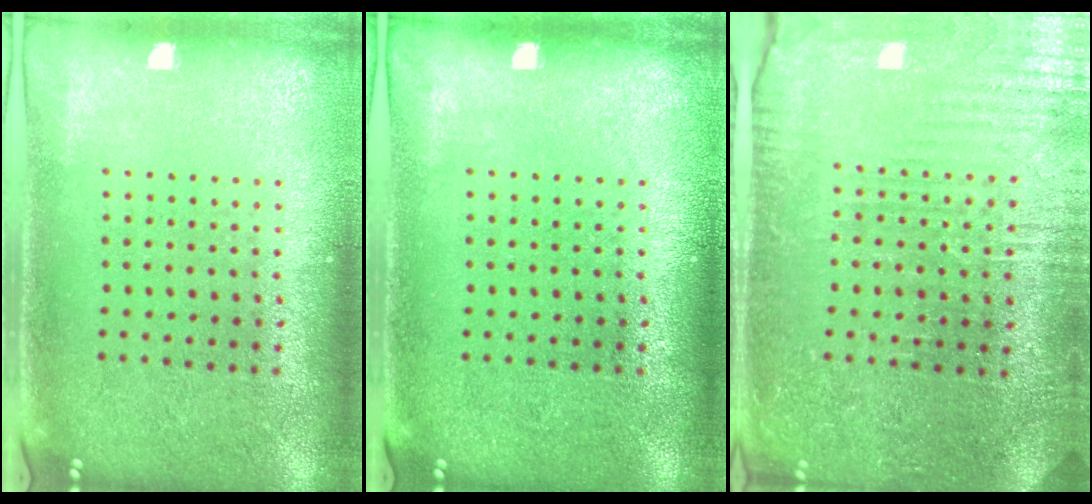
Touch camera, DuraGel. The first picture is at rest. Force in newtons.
{"total": 0.0}
{"total": 3.4, "press": 3.4, "slide": 0.7}